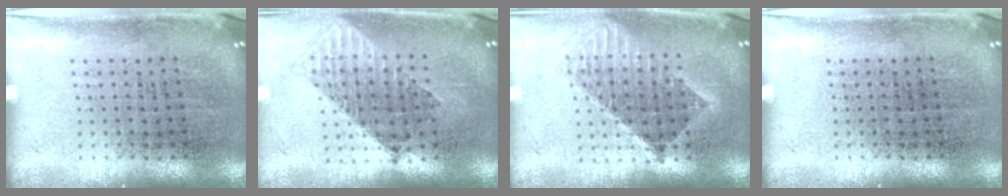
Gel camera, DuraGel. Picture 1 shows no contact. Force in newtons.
{"total": 1.5, "press": 1.3, "slide": 0.9}
{"total": 1.5, "press": 1.3, "slide": 0.8}
{"total": 0.0}